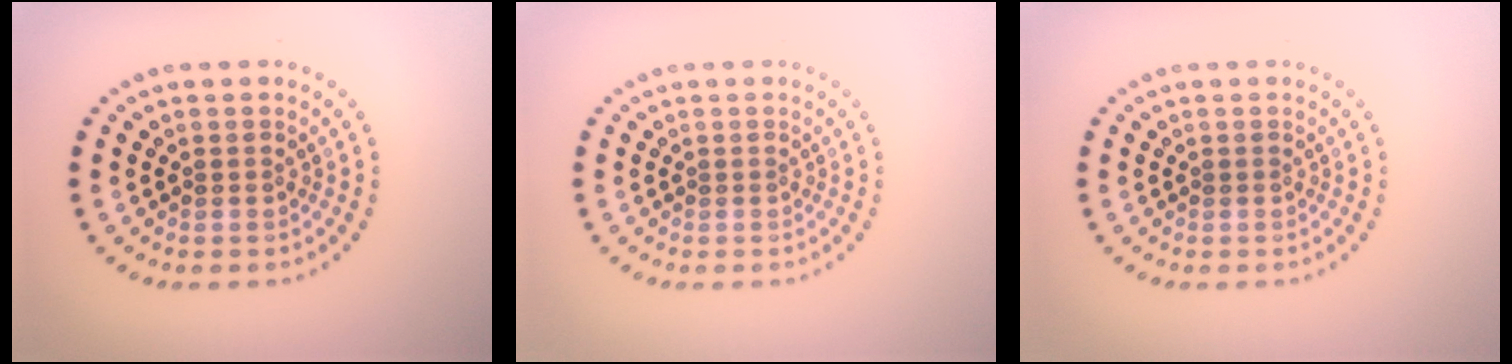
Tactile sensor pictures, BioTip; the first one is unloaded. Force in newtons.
{"total": 0.0}
{"total": 0.0}